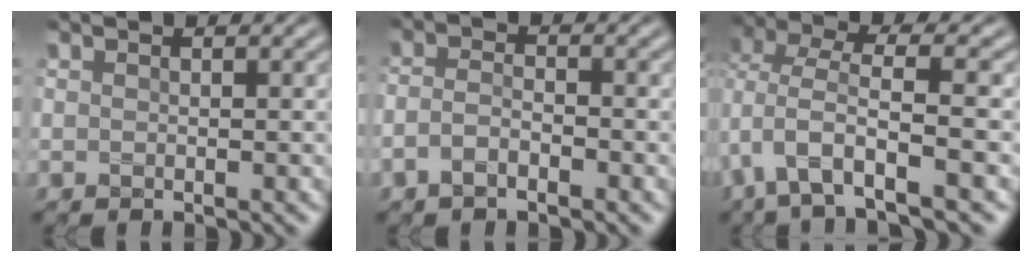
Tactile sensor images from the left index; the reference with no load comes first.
{"total": 2.1, "force": [-1.1, 0.9, 1.5], "torque": [-0.033, 0.002, -0.028]}
{"total": 6.0, "force": [-1.9, 2.5, 5.2], "torque": [-0.106, 0.002, -0.040]}